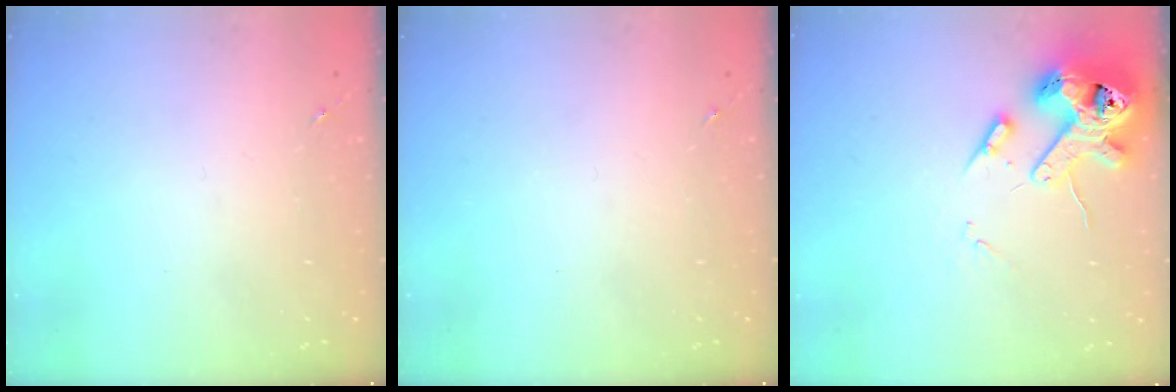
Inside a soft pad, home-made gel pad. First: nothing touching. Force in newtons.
{"total": 0.0}
{"total": 14.8, "press": 14.7, "slide": 2.3}